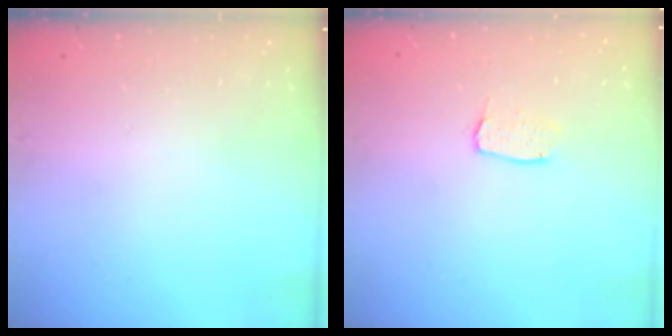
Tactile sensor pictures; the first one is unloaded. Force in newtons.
{"total": 4.9, "press": 4.9, "slide": 0.3}